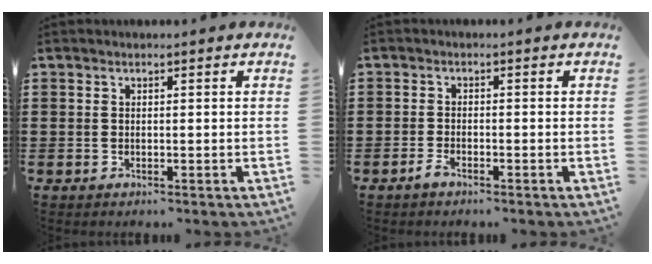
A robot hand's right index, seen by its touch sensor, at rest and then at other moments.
{"total": 1.6, "force": [-1.3, 0.5, 0.9], "torque": [-0.026, -0.003, -0.026]}